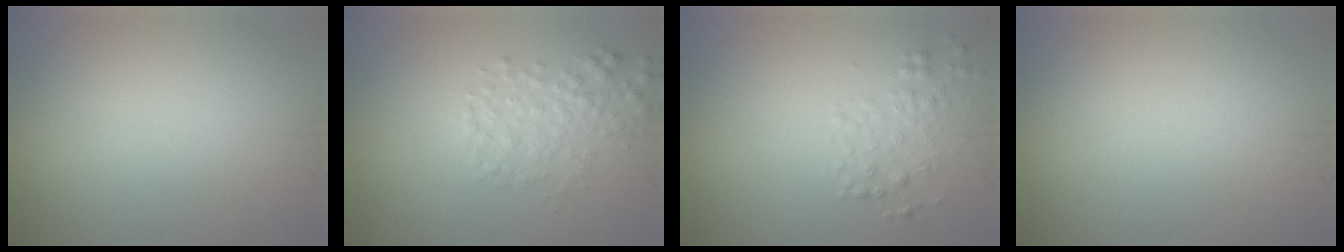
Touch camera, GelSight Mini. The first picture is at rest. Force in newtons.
{"total": 2.5, "press": 2.5, "slide": 0.1}
{"total": 1.7, "press": 1.7, "slide": 0.1}
{"total": 0.0}